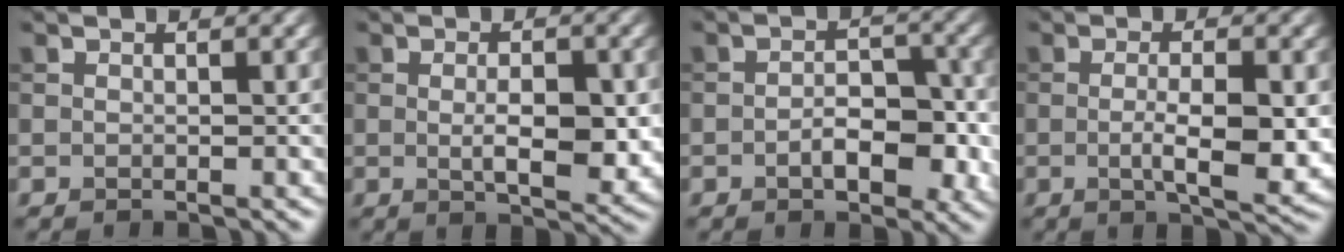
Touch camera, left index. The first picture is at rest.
{"total": 4.8, "force": [-0.3, 1.9, 4.4], "torque": [-0.073, -0.009, -0.001]}
{"total": 4.7, "force": [-1.1, 2.6, 3.8], "torque": [-0.053, -0.003, -0.016]}
{"total": 5.6, "force": [-0.6, 1.5, 5.4], "torque": [-0.091, -0.010, -0.006]}